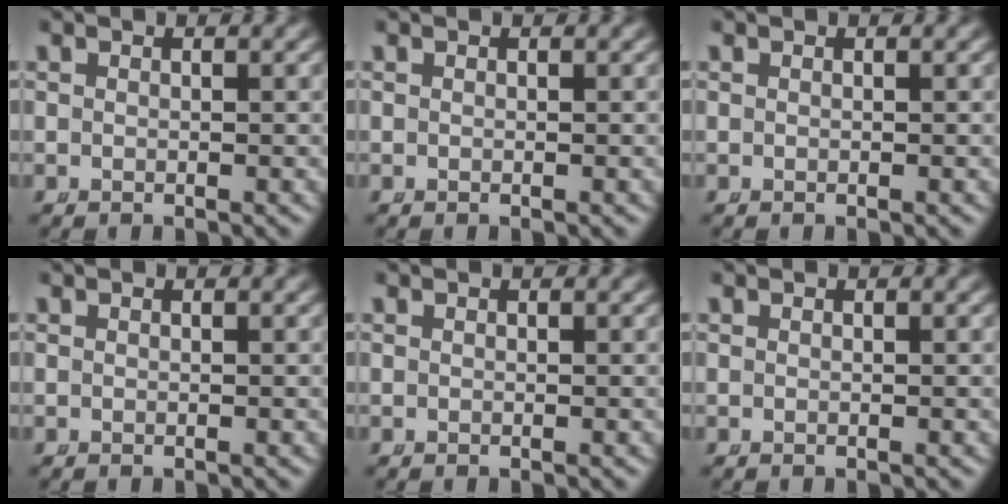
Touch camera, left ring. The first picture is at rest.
{"total": 0.0}
{"total": 0.0}
{"total": 0.0}
{"total": 0.0}
{"total": 0.0}